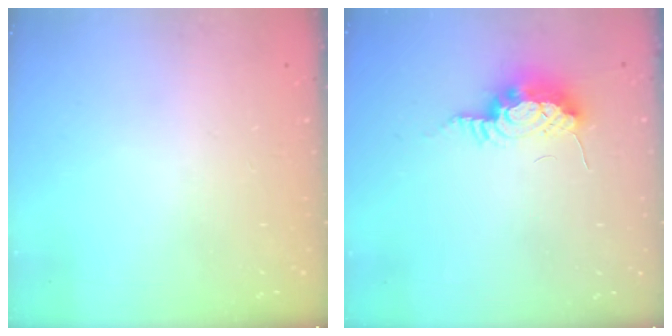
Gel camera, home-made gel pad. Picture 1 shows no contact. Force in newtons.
{"total": 12.9, "press": 10.5, "slide": 7.5}